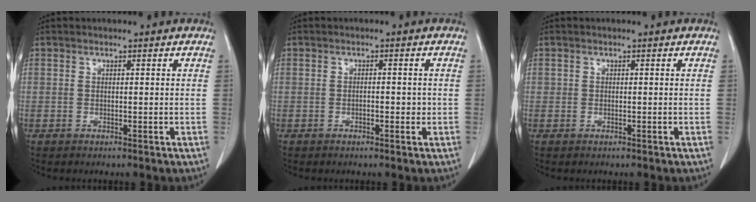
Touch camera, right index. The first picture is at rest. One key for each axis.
{"total": 1.5, "fx": -0.4, "fy": 0.6, "fz": 1.3, "tx": -0.019, "ty": 0.003, "tz": -0.005}
{"total": 0.0}